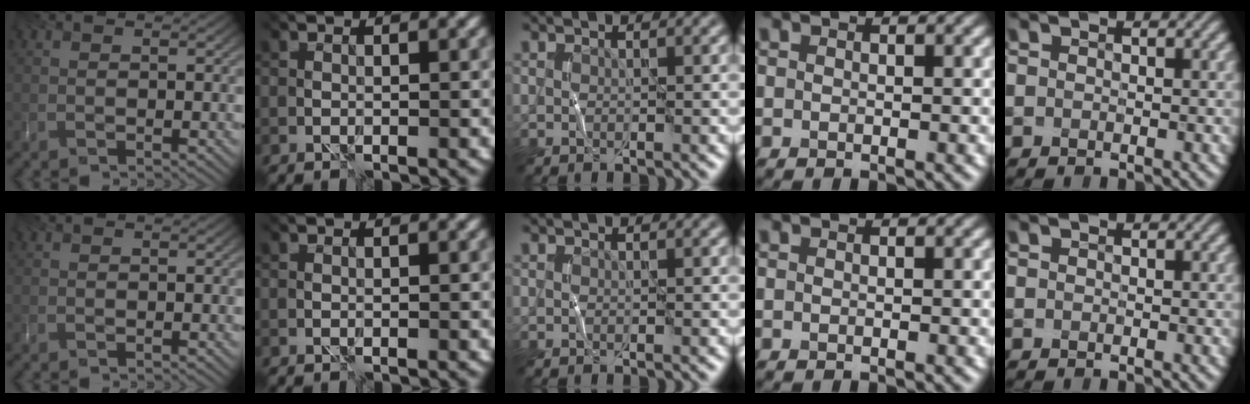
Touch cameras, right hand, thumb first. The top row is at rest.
{}